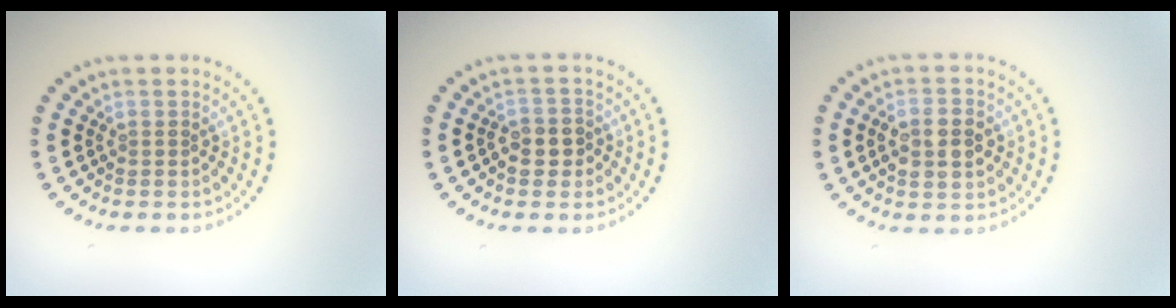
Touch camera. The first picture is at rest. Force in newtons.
{"total": 2.4, "press": 2.3, "slide": 0.6}
{"total": 4.3, "press": 4.3, "slide": 0.3}